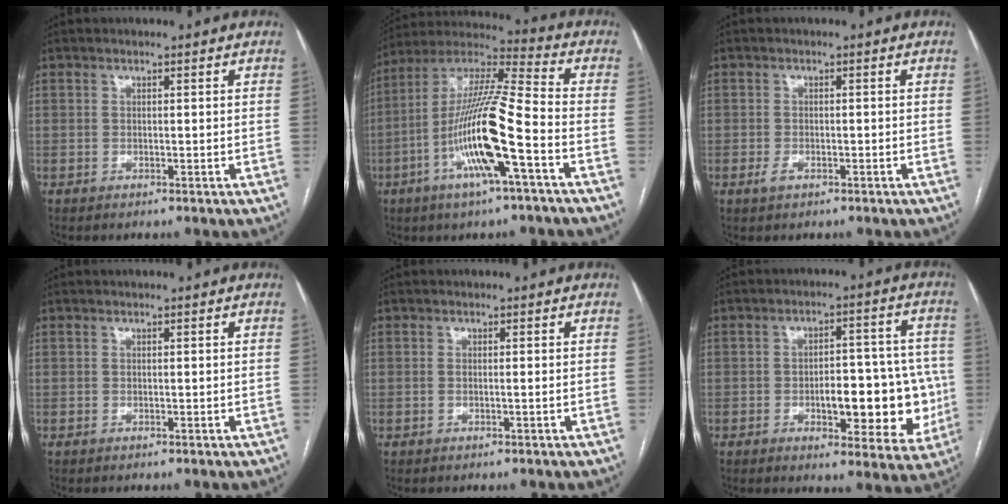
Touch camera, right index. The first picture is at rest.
{"total": 16.8, "force": [-5.3, 0.8, 15.9], "torque": [-0.310, 0.001, -0.103]}
{"total": 1.4, "force": [-0.7, 0.8, 1.0], "torque": [-0.014, 0.002, -0.010]}
{"total": 0.0}
{"total": 0.7, "force": [-0.1, 0.0, 0.7], "torque": [-0.015, -0.001, -0.002]}
{"total": 13.6, "force": [-2.8, 5.5, 12.1], "torque": [-0.142, 0.021, -0.026]}